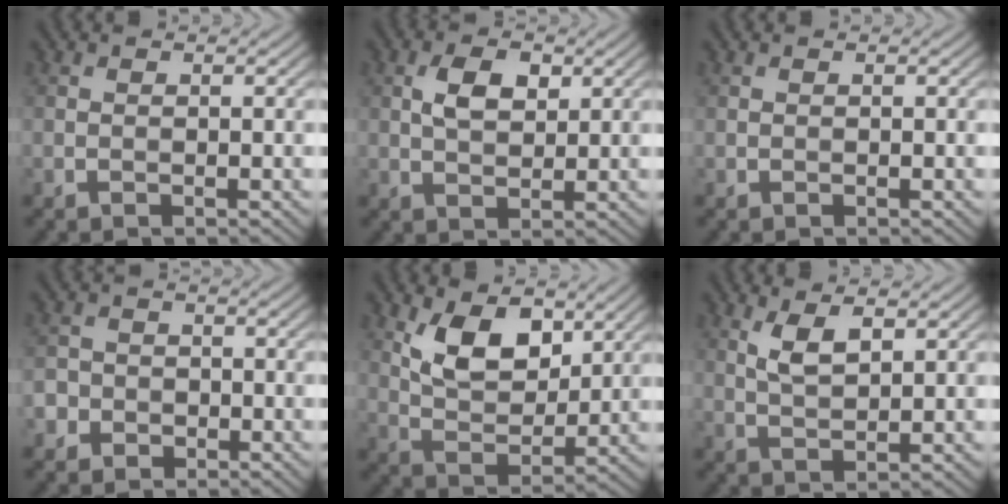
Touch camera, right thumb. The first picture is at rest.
{"total": 4.3, "force": [1.4, 2.4, 3.3], "torque": [-0.070, 0.007, 0.025]}
{"total": 0.0}
{"total": 3.3, "force": [-1.6, 2.8, 0.5], "torque": [-0.006, 0.000, -0.042]}
{"total": 8.3, "force": [4.0, 4.4, 5.8], "torque": [-0.115, -0.010, 0.071]}
{"total": 3.8, "force": [2.0, 1.2, 3.0], "torque": [-0.070, -0.001, 0.042]}